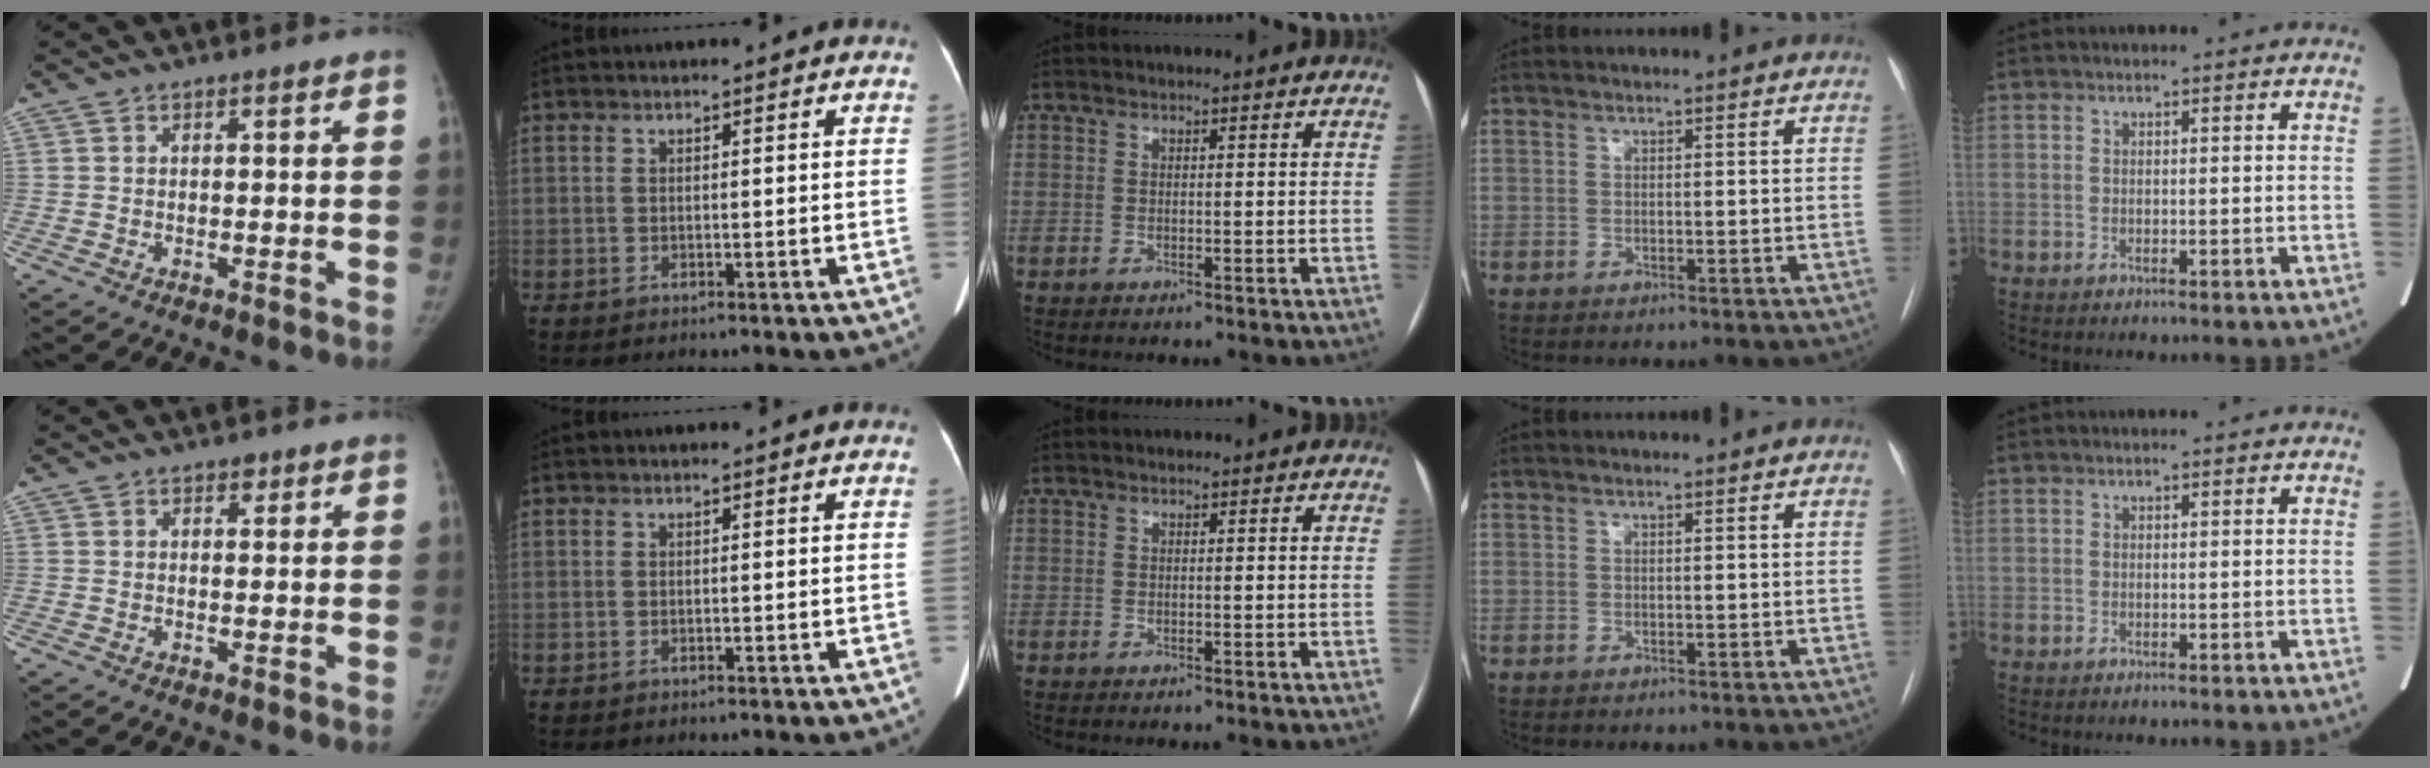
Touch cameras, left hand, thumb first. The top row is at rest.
{"thumb": {"total": 1.1, "force": [0.7, 0.8, 0.5], "torque": [0.003, -0.004, 0.008]}}